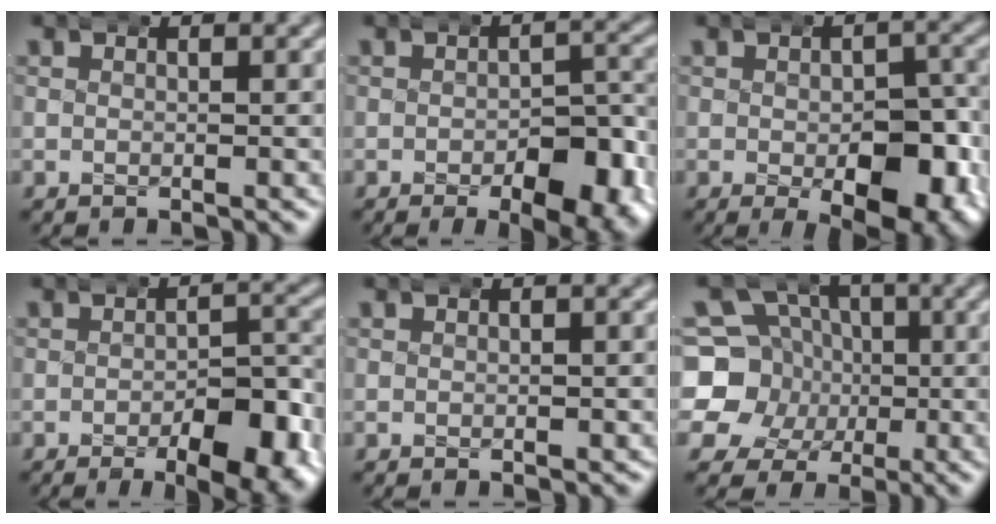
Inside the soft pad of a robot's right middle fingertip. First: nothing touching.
{"total": 6.8, "force": [-2.8, 3.2, 5.3], "torque": [-0.064, -0.012, -0.037]}
{"total": 9.7, "force": [-2.7, 5.0, 7.9], "torque": [-0.108, -0.032, -0.026]}
{"total": 7.4, "force": [-3.0, 3.0, 6.1], "torque": [-0.073, -0.009, -0.043]}
{"total": 0.6, "force": [-0.2, 0.4, 0.4], "torque": [-0.003, -0.003, -0.002]}
{"total": 11.6, "force": [-0.1, 10.8, 4.0], "torque": [-0.100, -0.029, -0.007]}